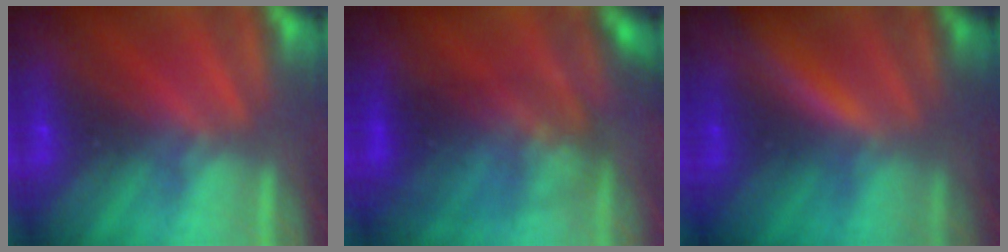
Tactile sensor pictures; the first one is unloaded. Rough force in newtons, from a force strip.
{"total": 2.8}
{"total": 1.7}